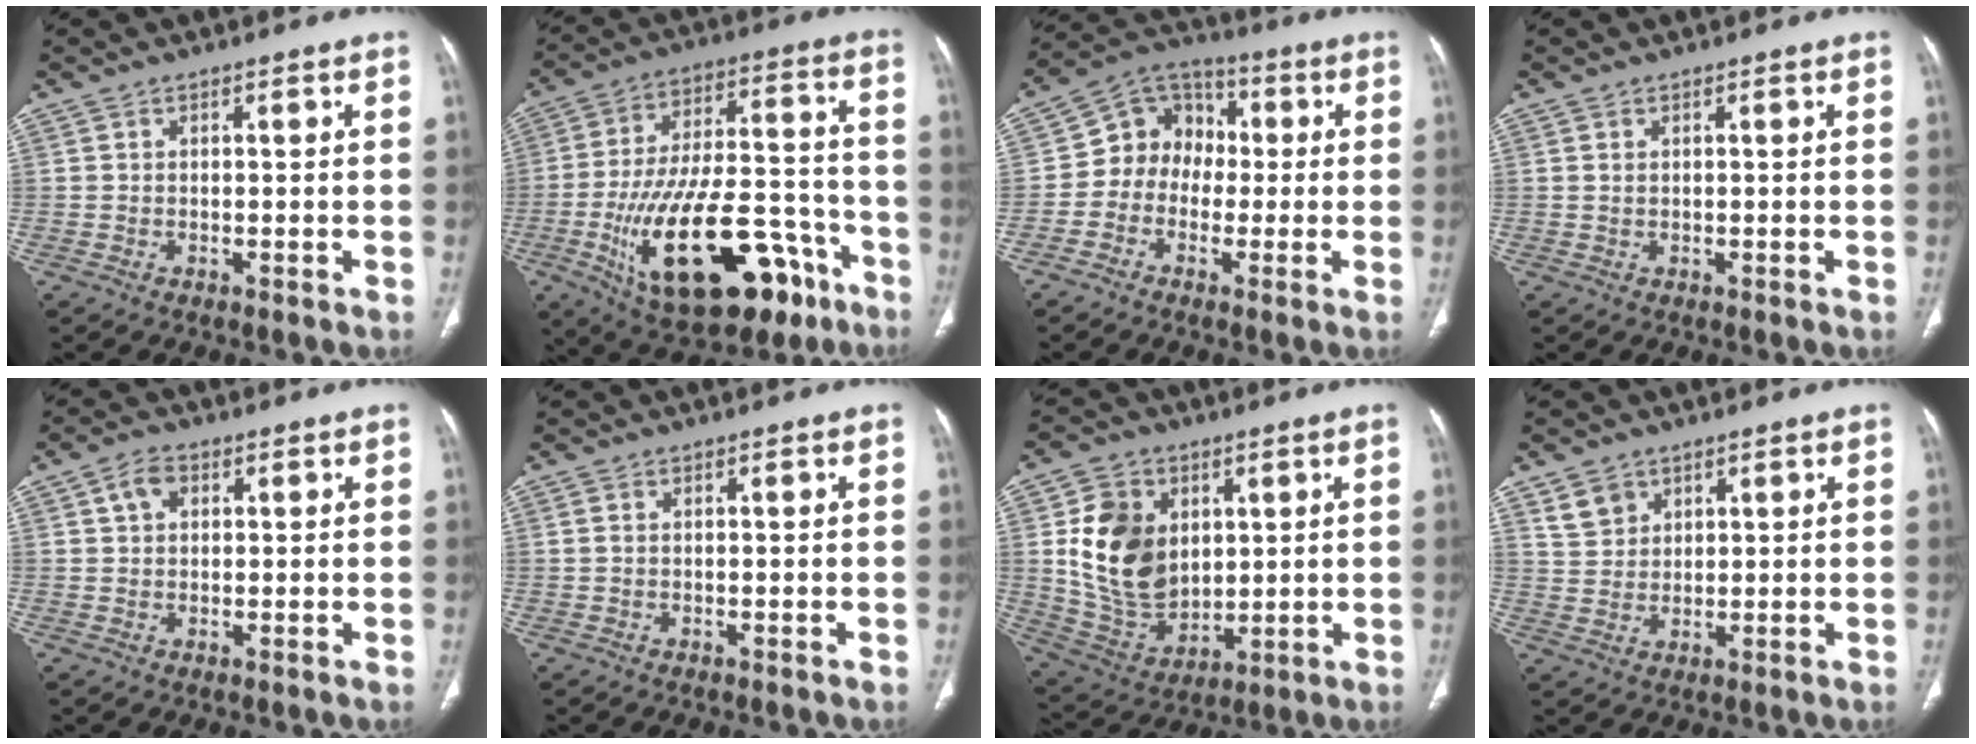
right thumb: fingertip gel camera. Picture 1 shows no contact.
{"total": 28.0, "force": [-12.4, 12.5, 21.8], "torque": [-0.355, 0.051, -0.182]}
{"total": 10.3, "force": [-0.5, 8.7, 5.4], "torque": [-0.047, 0.033, -0.025]}
{"total": 0.7, "force": [0.4, 0.4, 0.4], "torque": [-0.007, -0.001, 0.008]}
{"total": 3.7, "force": [1.3, 2.7, 2.2], "torque": [-0.035, 0.007, 0.024]}
{"total": 0.7, "force": [0.2, 0.4, 0.5], "torque": [-0.017, 0.005, 0.006]}
{"total": 16.0, "force": [3.3, 11.9, 10.1], "torque": [-0.146, -0.018, 0.080]}
{"total": 4.5, "force": [2.8, 3.2, 1.2], "torque": [-0.008, -0.016, 0.062]}